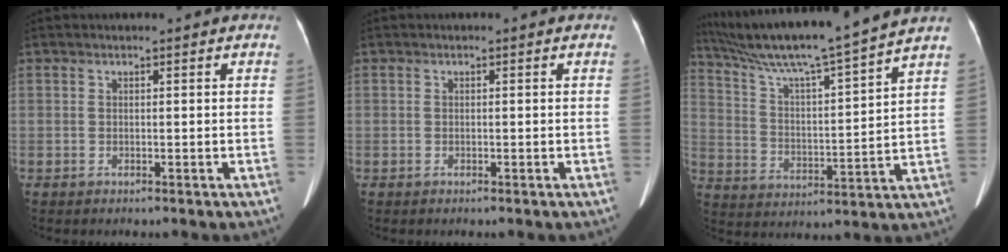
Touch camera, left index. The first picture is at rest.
{"total": 0.0}
{"total": 18.5, "force": [15.9, -1.8, 9.2], "torque": [-0.166, -0.007, 0.257]}